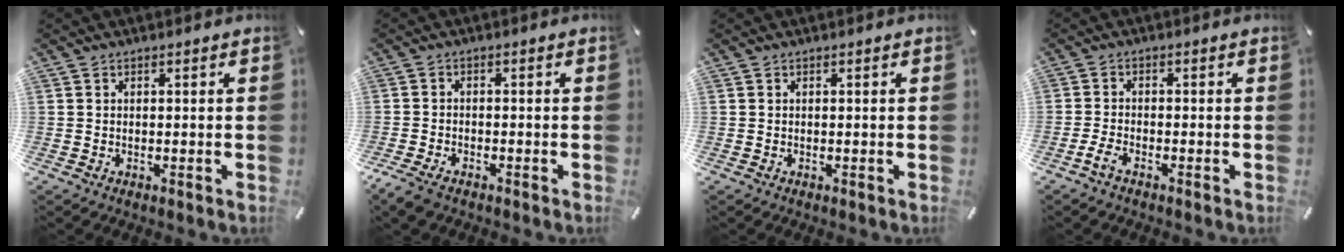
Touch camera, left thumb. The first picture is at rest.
{"total": 3.1, "force": [-2.3, 1.4, 1.5], "torque": [-0.046, 0.005, -0.050]}
{"total": 0.0}
{"total": 2.8, "force": [-1.9, 1.0, 1.8], "torque": [-0.044, 0.003, -0.039]}